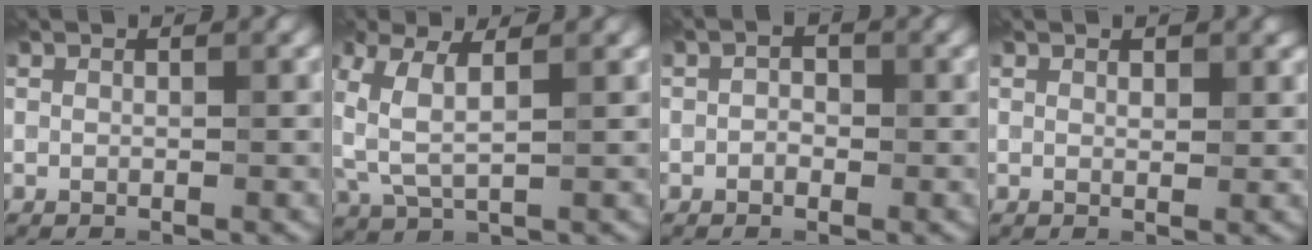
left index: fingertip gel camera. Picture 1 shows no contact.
{"total": 3.9, "force": [1.0, 1.1, 3.6], "torque": [-0.096, 0.004, 0.024]}
{"total": 1.2, "force": [-0.5, 0.8, 0.7], "torque": [-0.013, 0.002, -0.012]}
{"total": 0.8, "force": [0.6, 0.3, 0.4], "torque": [-0.012, -0.002, 0.013]}